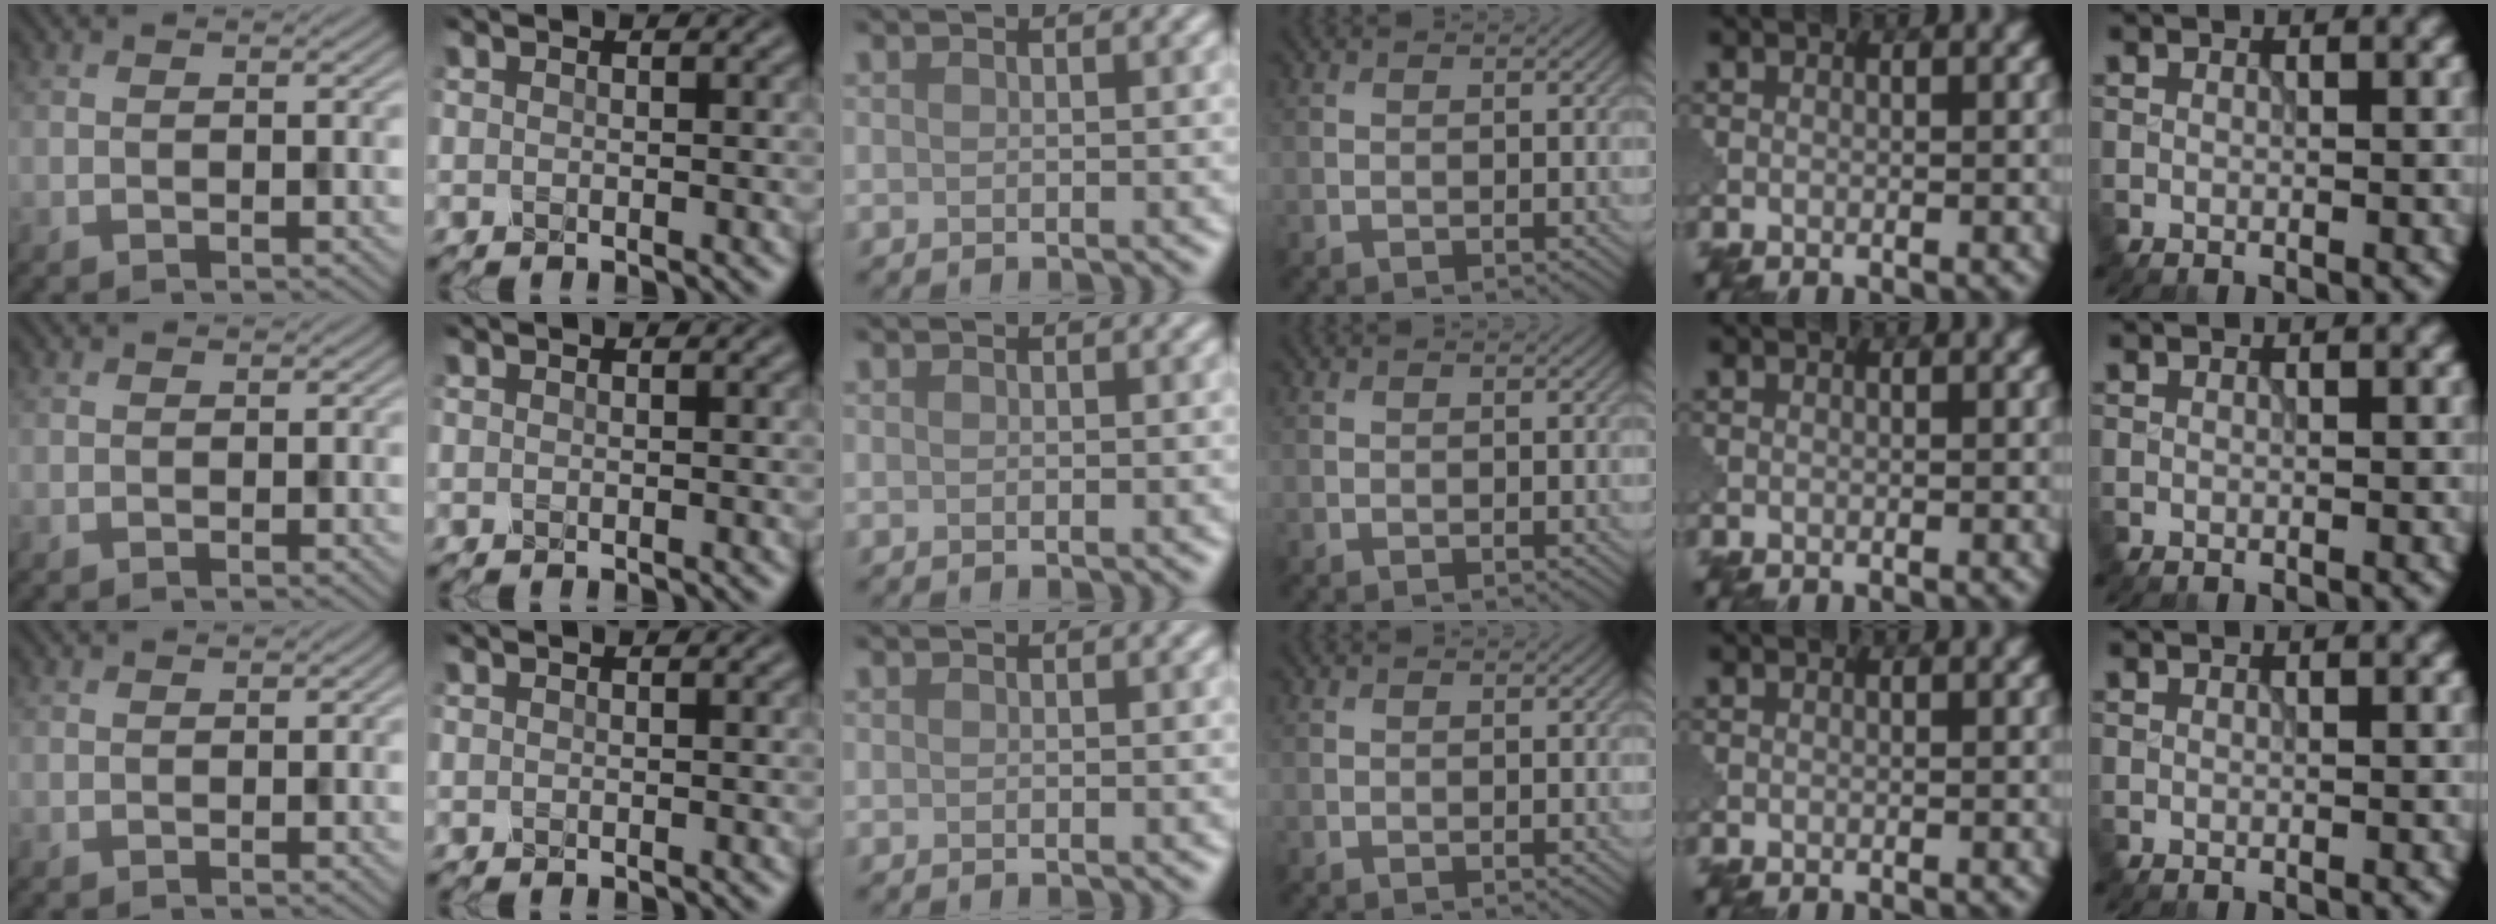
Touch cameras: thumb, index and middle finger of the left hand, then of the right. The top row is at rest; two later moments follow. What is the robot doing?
{"motion": "shake", "object": "medicine bottle"}